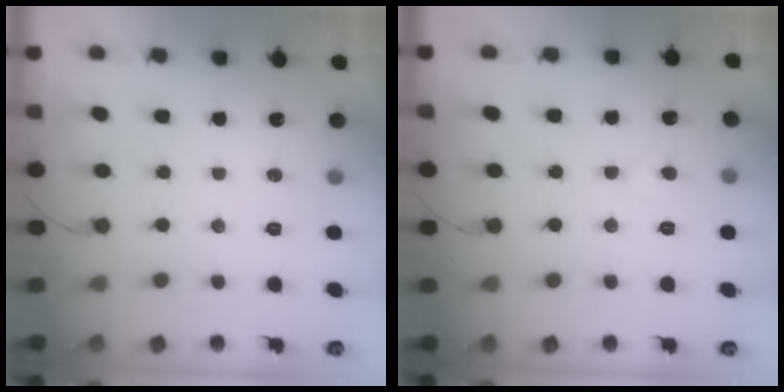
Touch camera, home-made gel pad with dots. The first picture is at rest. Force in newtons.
{"total": 3.2, "press": 3.2, "slide": 0.4}